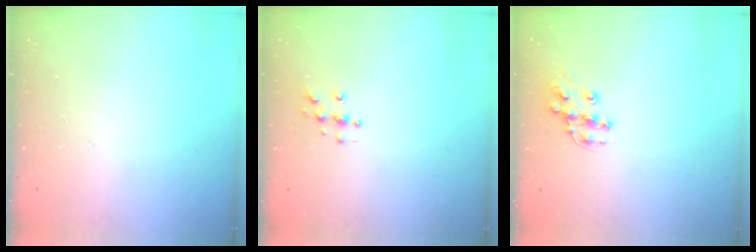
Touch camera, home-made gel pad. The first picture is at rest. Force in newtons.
{"total": 4.6, "press": 4.6, "slide": 0.5}
{"total": 10.8, "press": 10.7, "slide": 0.8}